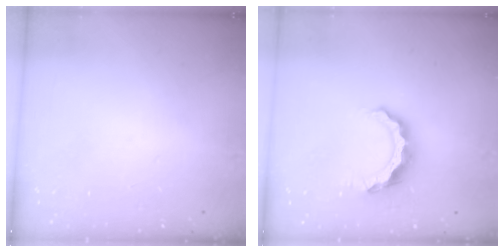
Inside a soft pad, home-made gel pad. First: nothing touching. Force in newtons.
{"total": 8.1, "press": 8.1, "slide": 0.8}